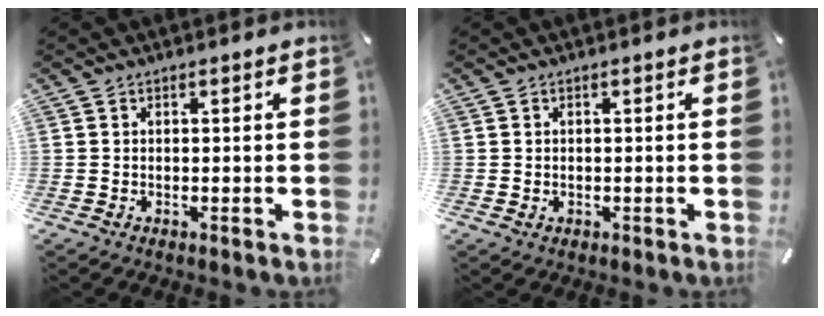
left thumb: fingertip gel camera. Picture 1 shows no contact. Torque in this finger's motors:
{"motor_torque": [-0.01, -0.05, -0.23, -0.15, -0.01]}